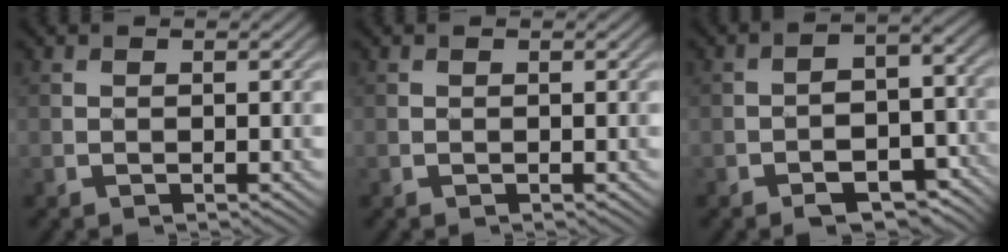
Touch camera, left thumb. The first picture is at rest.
{"total": 0.0}
{"total": 8.6, "force": [-4.8, 4.6, 5.4], "torque": [-0.077, -0.022, -0.074]}